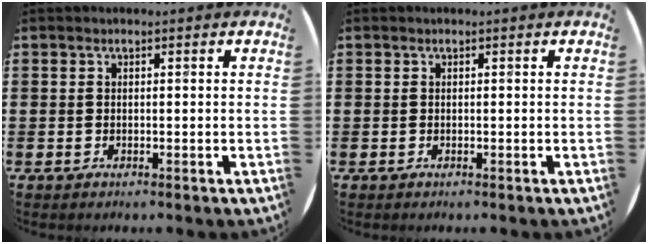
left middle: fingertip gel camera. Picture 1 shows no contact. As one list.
[{"total": 0.0}]